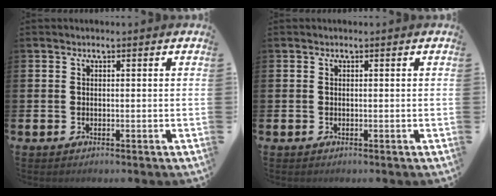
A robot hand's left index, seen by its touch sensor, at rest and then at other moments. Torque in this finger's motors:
{"motor_torque": [-0.01, 0.01, 0.01, 0.00]}